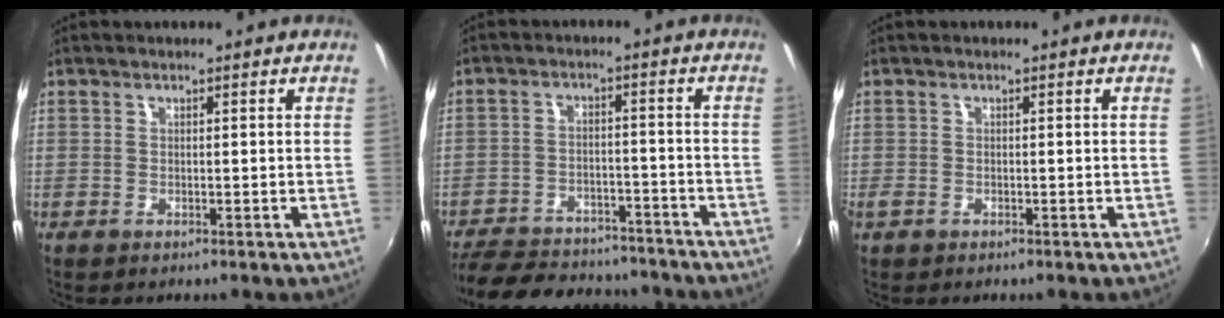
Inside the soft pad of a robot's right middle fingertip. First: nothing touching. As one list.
[{"total": 20.5, "force": [-17.5, 7.7, 7.7], "torque": [-0.176, 0.010, -0.236]}, {"total": 1.4, "force": [-0.8, 1.0, 0.6], "torque": [-0.014, -0.003, -0.015]}]